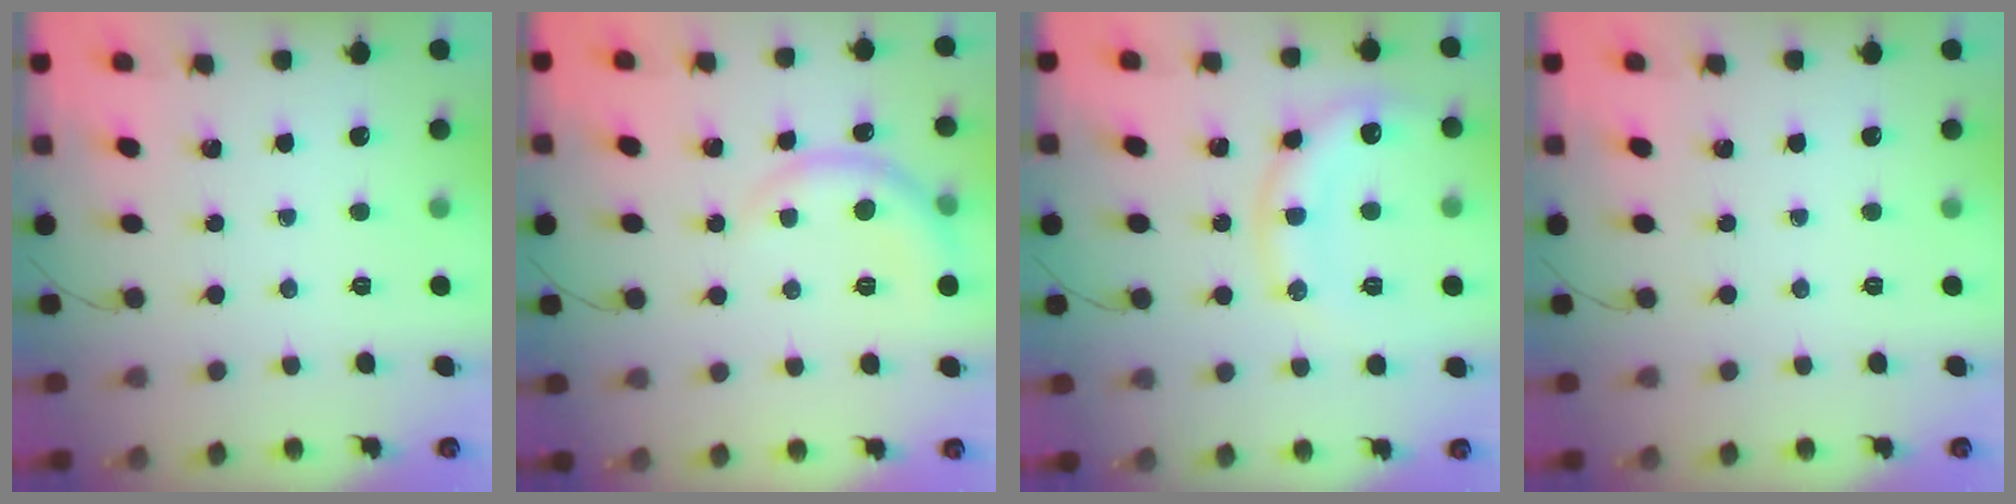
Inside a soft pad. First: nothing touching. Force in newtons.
{"total": 6.4, "press": 6.4, "slide": 0.7}
{"total": 13.2, "press": 13.2, "slide": 0.8}
{"total": 0.0}